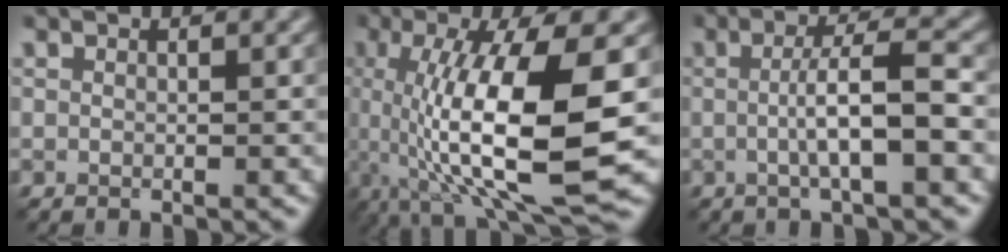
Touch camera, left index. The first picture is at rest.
{"total": 11.9, "force": [-0.9, 3.2, 11.4], "torque": [-0.192, -0.006, -0.011]}
{"total": 4.5, "force": [-0.4, 0.7, 4.5], "torque": [-0.077, 0.006, -0.007]}